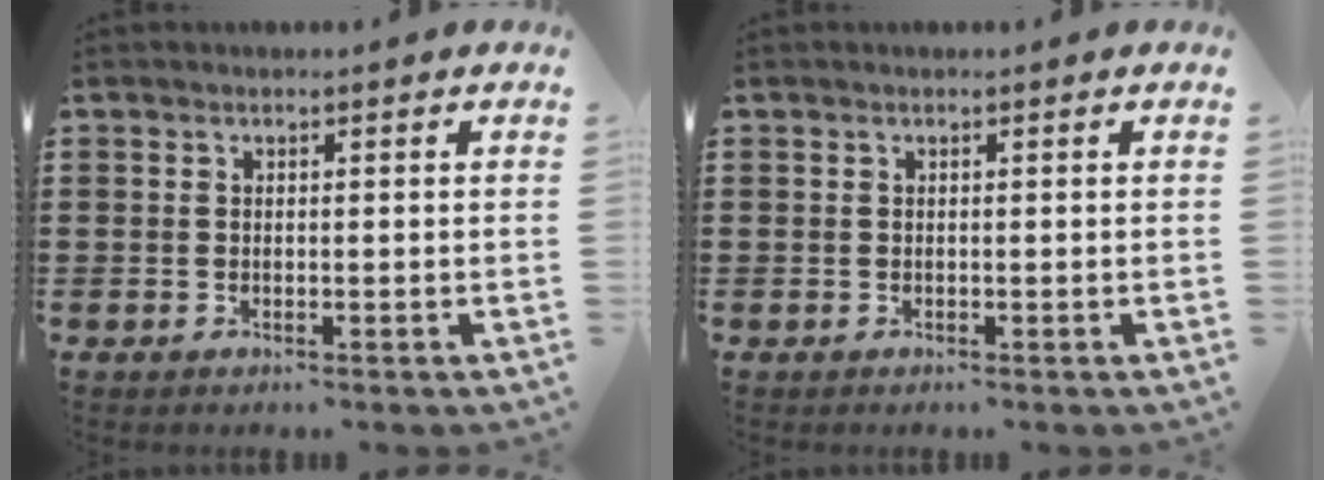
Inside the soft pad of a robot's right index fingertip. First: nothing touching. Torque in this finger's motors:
{"motor_torque": [0.32, 0.32, 0.00, 0.00]}